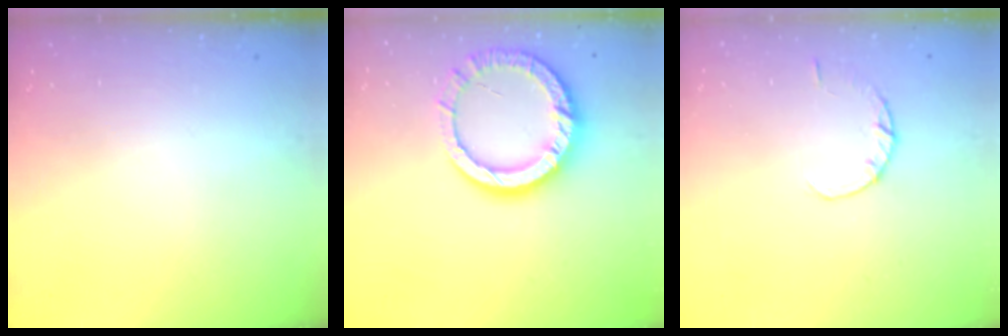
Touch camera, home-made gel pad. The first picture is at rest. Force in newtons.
{"total": 14.2, "press": 14.1, "slide": 1.4}
{"total": 1.8, "press": 1.8, "slide": 0.3}